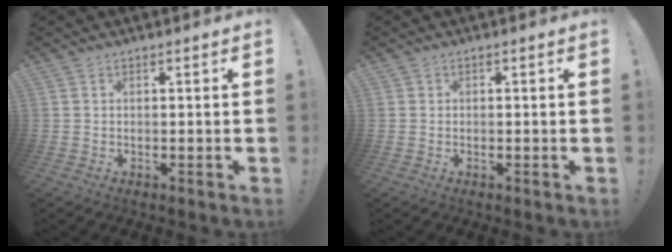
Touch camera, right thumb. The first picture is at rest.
{"total": 0.5, "force": [0.2, 0.4, 0.0], "torque": [-0.008, 0.003, 0.007]}